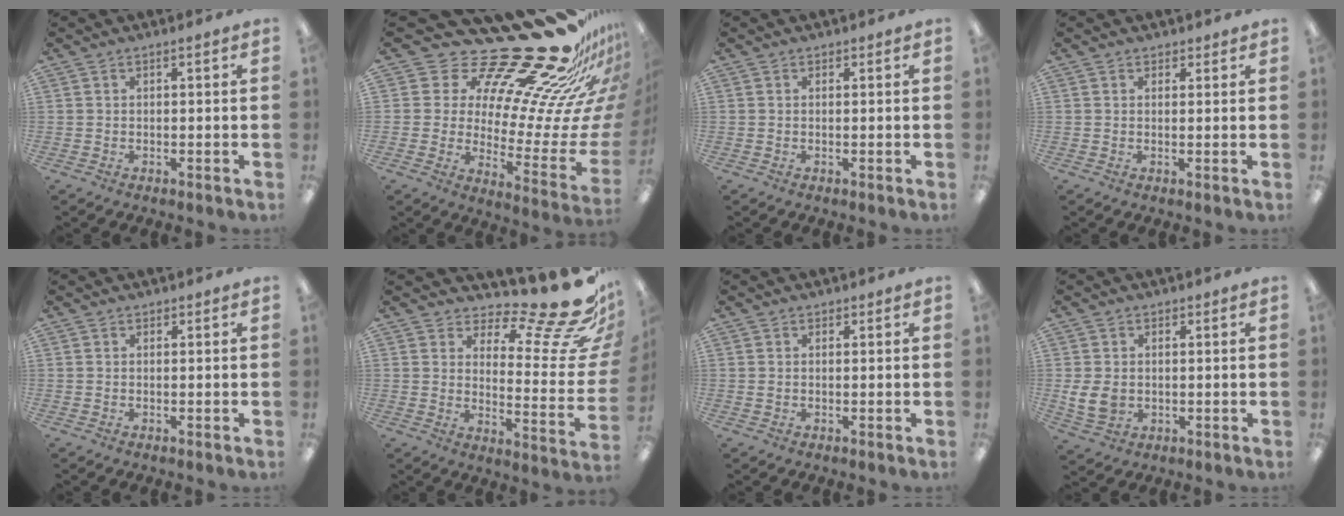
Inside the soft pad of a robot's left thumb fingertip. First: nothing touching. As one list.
[{"total": 27.6, "force": [21.8, 8.6, 14.6], "torque": [-0.182, -0.205, 0.379]}, {"total": 0.0}, {"total": 1.3, "force": [1.0, 0.9, 0.2], "torque": [0.005, -0.001, 0.016]}, {"total": 0.0}, {"total": 16.9, "force": [12.1, 4.5, 10.9], "torque": [-0.137, -0.112, 0.188]}, {"total": 0.8, "force": [0.3, 0.7, 0.3], "torque": [-0.007, 0.003, 0.004]}, {"total": 6.3, "force": [-0.2, 5.3, 3.5], "torque": [-0.066, 0.002, -0.003]}]